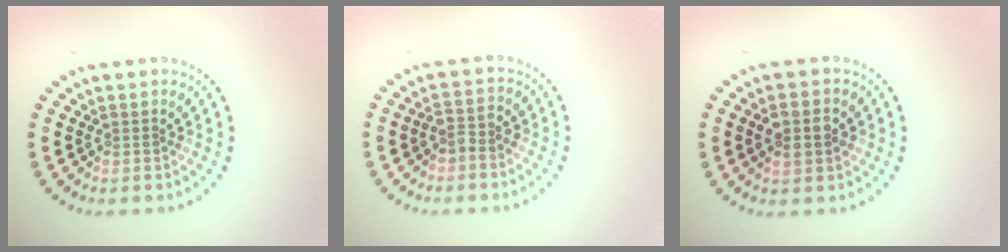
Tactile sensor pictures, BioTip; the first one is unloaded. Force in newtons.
{"total": 1.5, "press": 1.2, "slide": 0.9}
{"total": 2.9, "press": 2.9, "slide": 0.1}